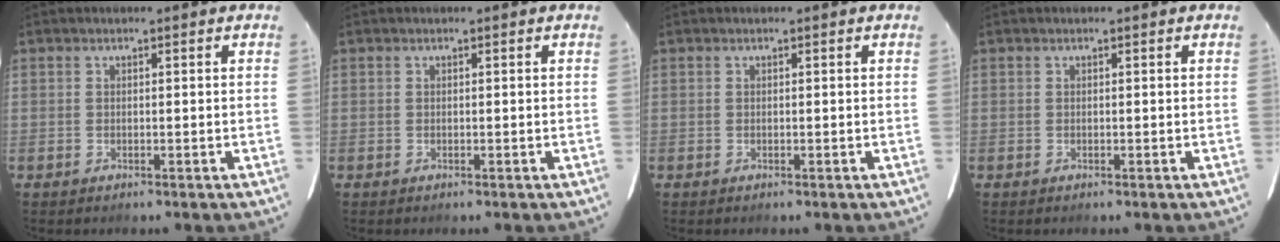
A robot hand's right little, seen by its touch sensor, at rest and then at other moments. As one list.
[{"total": 0.0}, {"total": 0.0}, {"total": 0.0}]